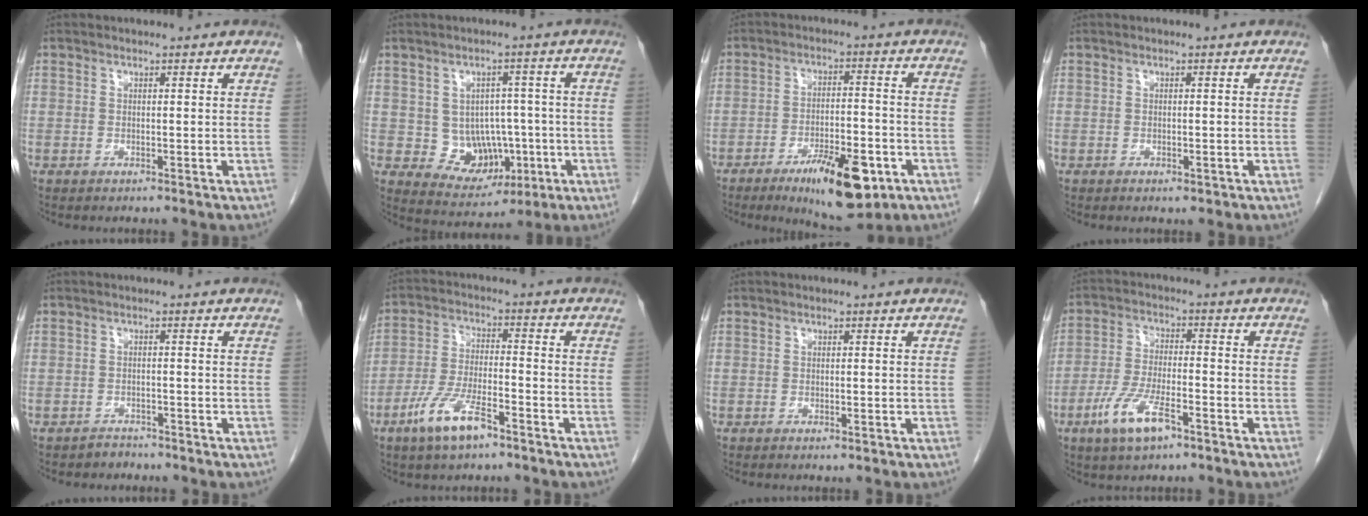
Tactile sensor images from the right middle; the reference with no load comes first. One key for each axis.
{"total": 3.5, "fx": -0.4, "fy": 2.8, "fz": 2.1, "tx": -0.029, "ty": 0.000, "tz": 0.005}
{"total": 12.1, "fx": -6.4, "fy": 3.6, "fz": 9.6, "tx": -0.146, "ty": -0.008, "tz": -0.090}
{"total": 1.1, "fx": -0.6, "fy": 0.5, "fz": 0.8, "tx": -0.011, "ty": -0.001, "tz": -0.002}
{"total": 1.6, "fx": -1.4, "fy": 0.8, "fz": -0.3, "tx": -0.002, "ty": 0.002, "tz": -0.023}
{"total": 8.6, "fx": -5.3, "fy": 2.3, "fz": 6.4, "tx": -0.135, "ty": -0.005, "tz": -0.098}
{"total": 0.7, "fx": -0.4, "fy": 0.2, "fz": 0.5, "tx": -0.009, "ty": -0.001, "tz": -0.003}
{"total": 8.3, "fx": -4.6, "fy": 2.3, "fz": 6.5, "tx": -0.139, "ty": -0.007, "tz": -0.084}